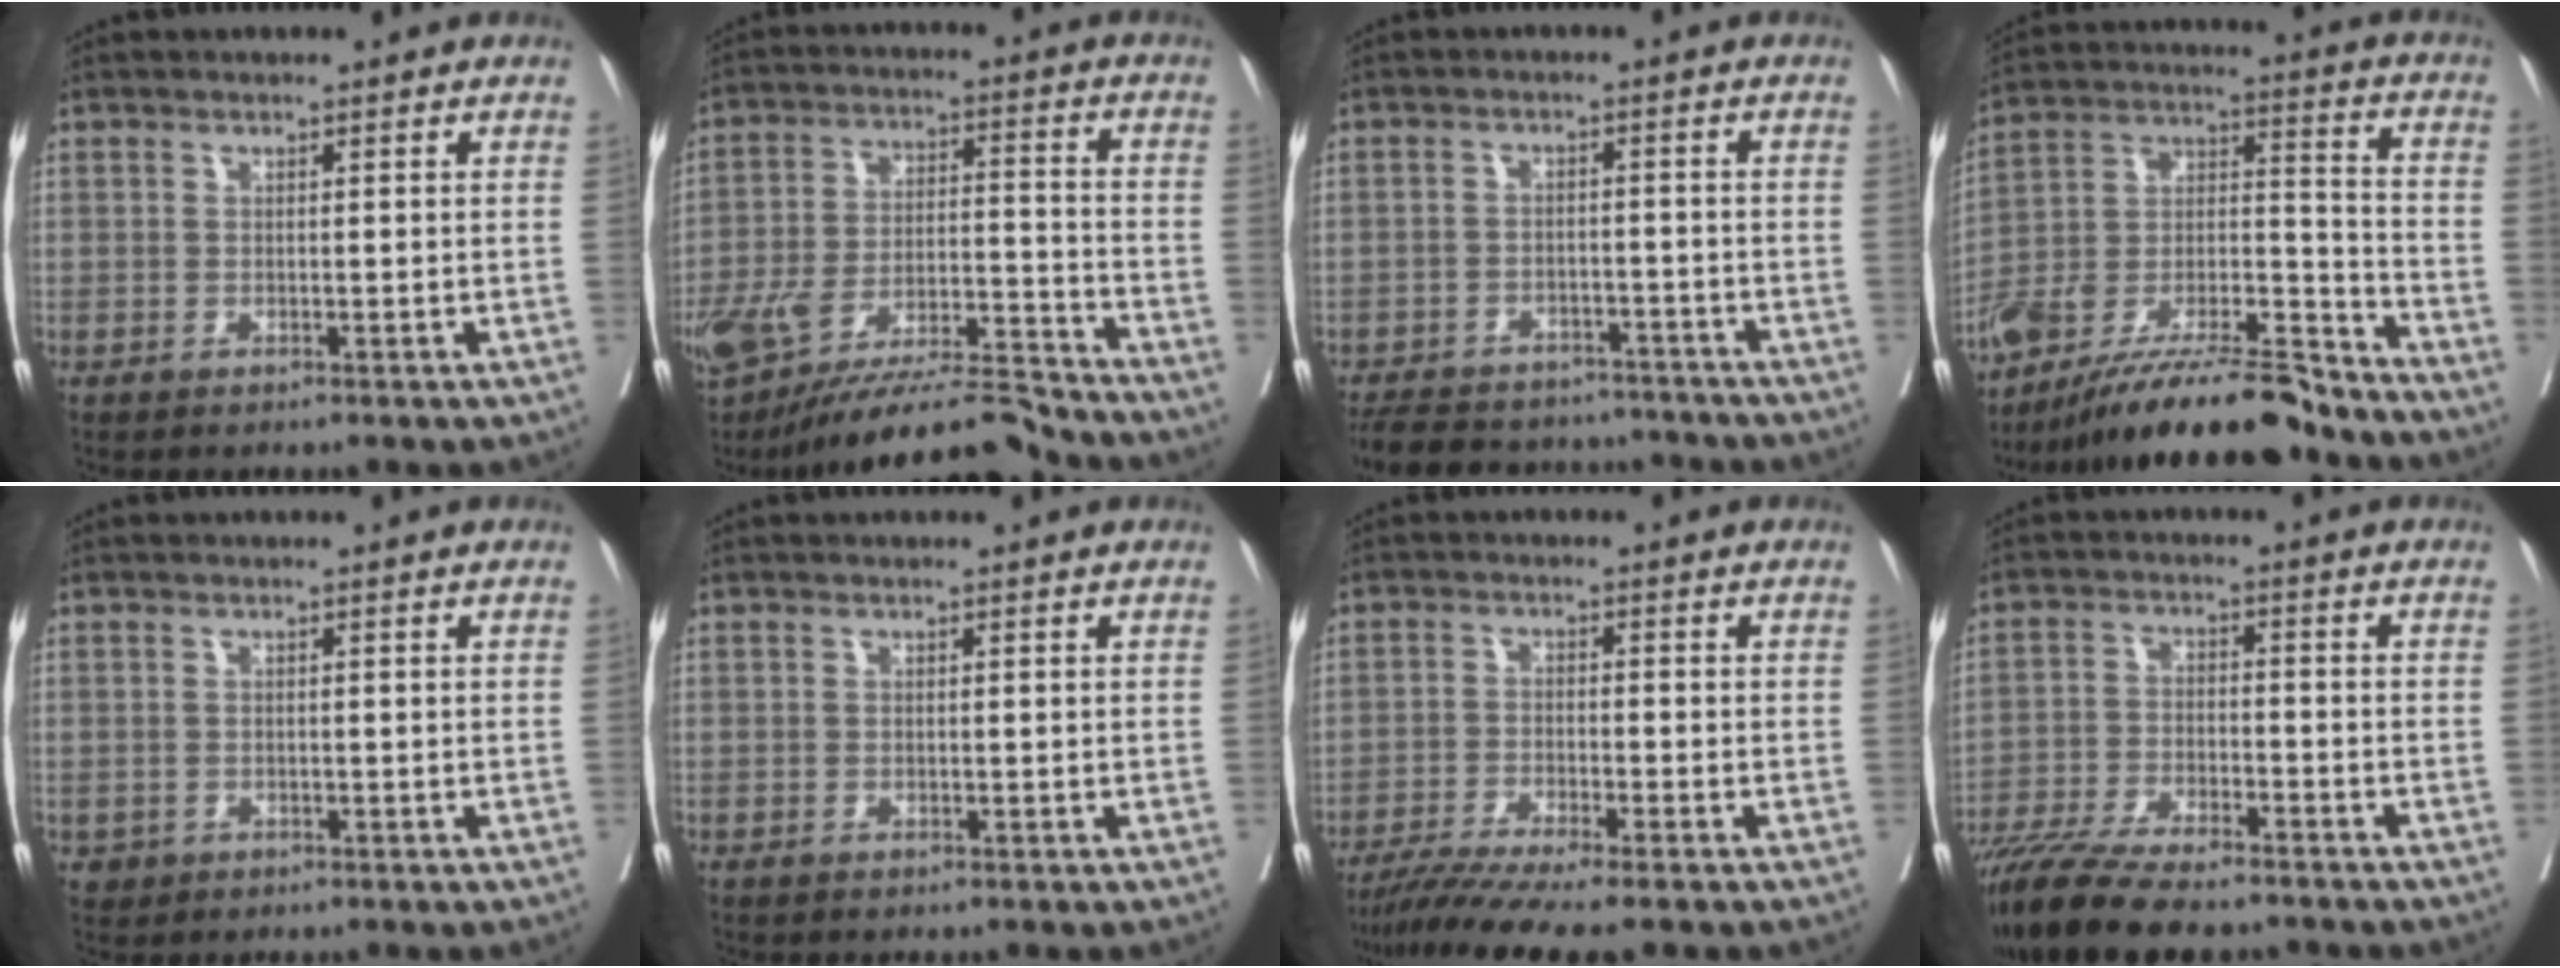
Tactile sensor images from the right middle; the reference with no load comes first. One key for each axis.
{"total": 18.1, "fx": -15.8, "fy": 2.0, "fz": 8.7, "tx": -0.167, "ty": 0.003, "tz": -0.273}
{"total": 15.1, "fx": -13.6, "fy": 5.1, "fz": 4.4, "tx": -0.102, "ty": 0.004, "tz": -0.185}
{"total": 21.0, "fx": -18.1, "fy": 2.8, "fz": 10.3, "tx": -0.181, "ty": 0.005, "tz": -0.321}
{"total": 1.0, "fx": -0.4, "fy": 1.0, "fz": 0.2, "tx": -0.002, "ty": 0.004, "tz": 0.000}
{"total": 0.0}
{"total": 7.9, "fx": -6.6, "fy": -0.8, "fz": 4.3, "tx": -0.062, "ty": -0.023, "tz": -0.110}
{"total": 15.0, "fx": -12.7, "fy": 2.6, "fz": 7.5, "tx": -0.137, "ty": -0.029, "tz": -0.209}